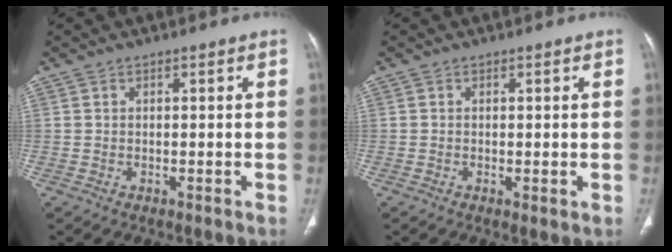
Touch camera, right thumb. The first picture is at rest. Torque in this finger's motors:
{"motor_torque": [-0.08, -0.02, -0.19, 0.05, -0.08]}